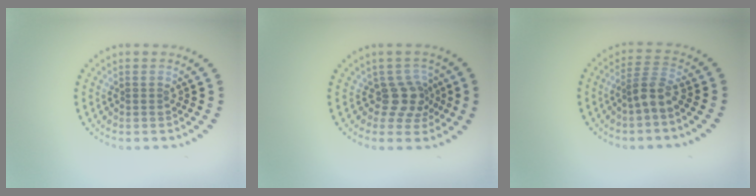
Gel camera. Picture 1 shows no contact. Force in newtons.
{"total": 2.8, "press": 2.2, "slide": 1.8}
{"total": 2.5, "press": 1.8, "slide": 1.7}